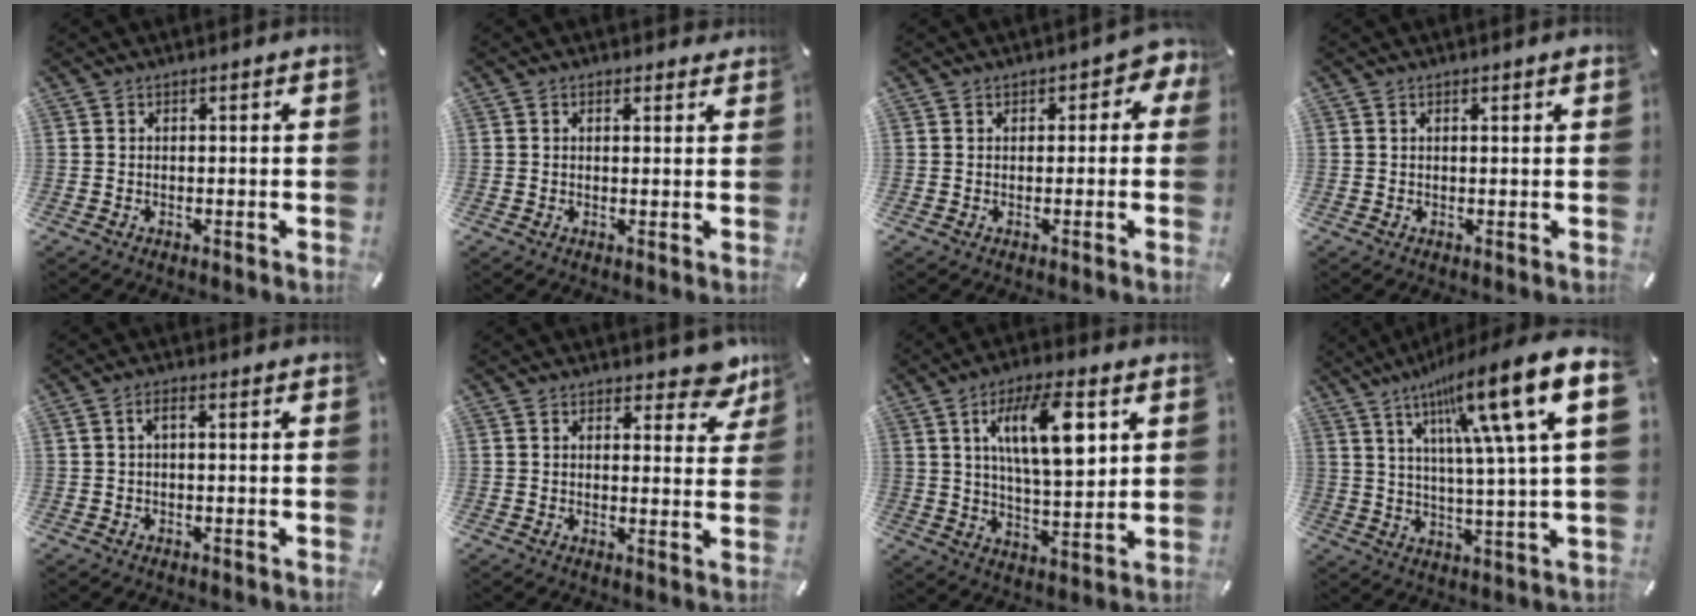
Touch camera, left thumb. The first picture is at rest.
{"total": 1.5, "force": [0.7, 1.1, 0.8], "torque": [-0.009, 0.001, 0.011]}
{"total": 3.2, "force": [0.5, 2.4, 2.1], "torque": [-0.017, 0.002, 0.003]}
{"total": 0.7, "force": [0.4, 0.1, 0.6], "torque": [-0.013, 0.000, 0.006]}
{"total": 2.1, "force": [-0.1, 0.7, 2.0], "torque": [-0.038, 0.007, -0.004]}
{"total": 6.3, "force": [4.7, 3.1, 3.0], "torque": [-0.015, -0.035, 0.076]}
{"total": 15.5, "force": [5.8, 6.1, 13.0], "torque": [-0.230, -0.010, 0.089]}
{"total": 19.8, "force": [8.6, 2.8, 17.6], "torque": [-0.293, -0.041, 0.115]}